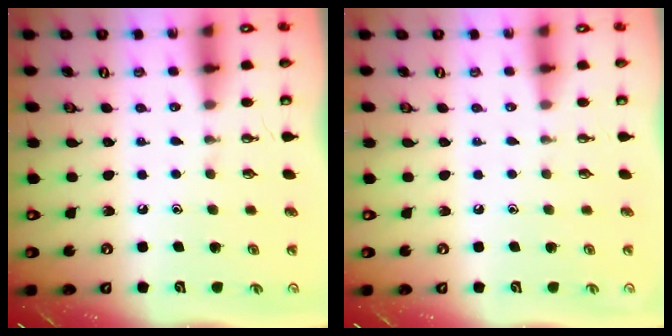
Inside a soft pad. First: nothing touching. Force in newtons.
{"total": 0.0}